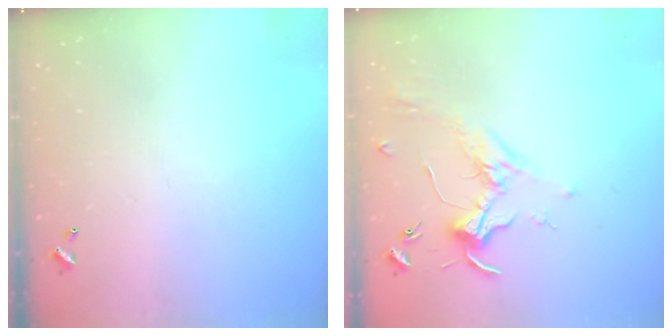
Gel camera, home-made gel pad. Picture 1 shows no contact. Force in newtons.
{"total": 1.6, "press": 1.4, "slide": 0.8}